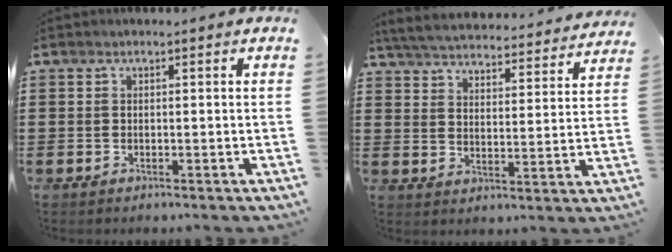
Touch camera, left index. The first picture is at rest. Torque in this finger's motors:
{"motor_torque": [1.33, -0.81, 0.42, 0.09]}